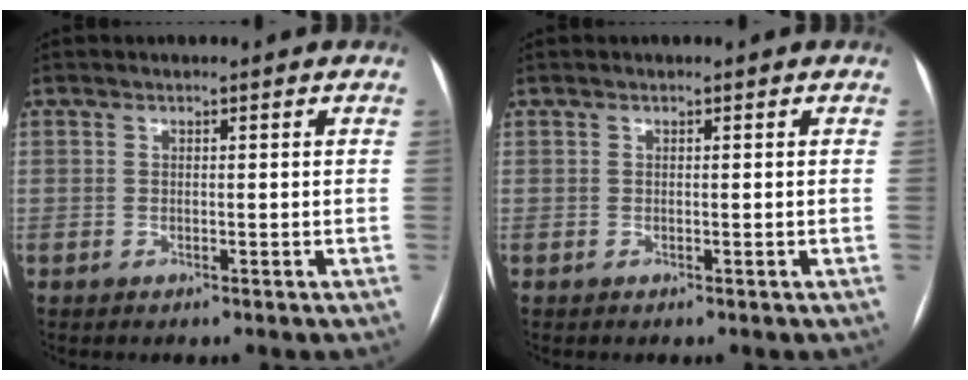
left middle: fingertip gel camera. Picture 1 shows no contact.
{"total": 0.0}